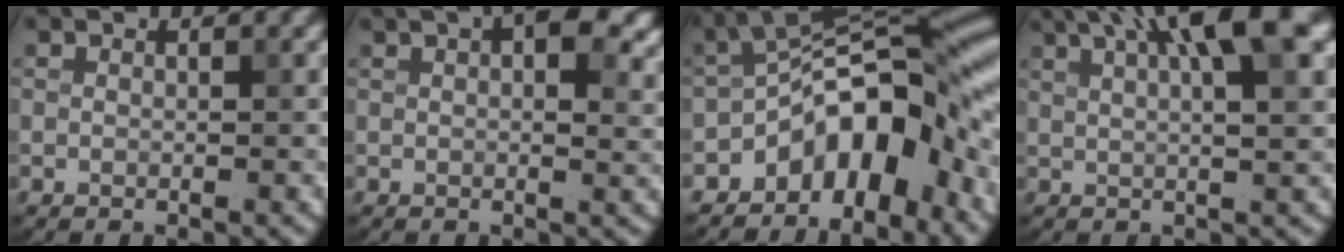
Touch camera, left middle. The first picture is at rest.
{"total": 8.8, "force": [4.1, 4.4, 6.4], "torque": [-0.056, 0.017, 0.047]}
{"total": 9.6, "force": [-4.7, 4.5, 7.0], "torque": [-0.078, 0.021, -0.091]}
{"total": 9.3, "force": [4.3, 2.2, 7.9], "torque": [-0.093, 0.029, 0.054]}